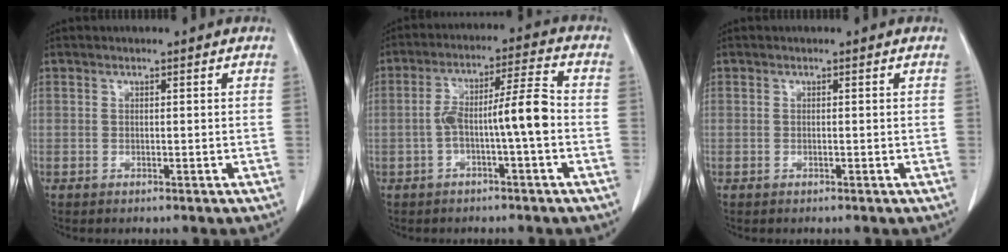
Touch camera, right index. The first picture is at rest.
{"total": 8.2, "force": [-1.9, 0.3, 7.9], "torque": [-0.141, 0.028, -0.031]}
{"total": 0.0}